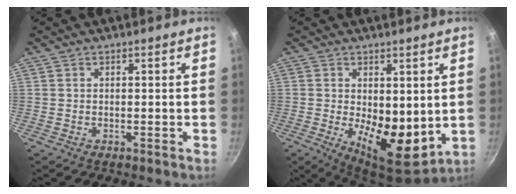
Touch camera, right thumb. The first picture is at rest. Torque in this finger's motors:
{"motor_torque": [-0.59, 1.28, 0.06, 0.07, 0.13]}